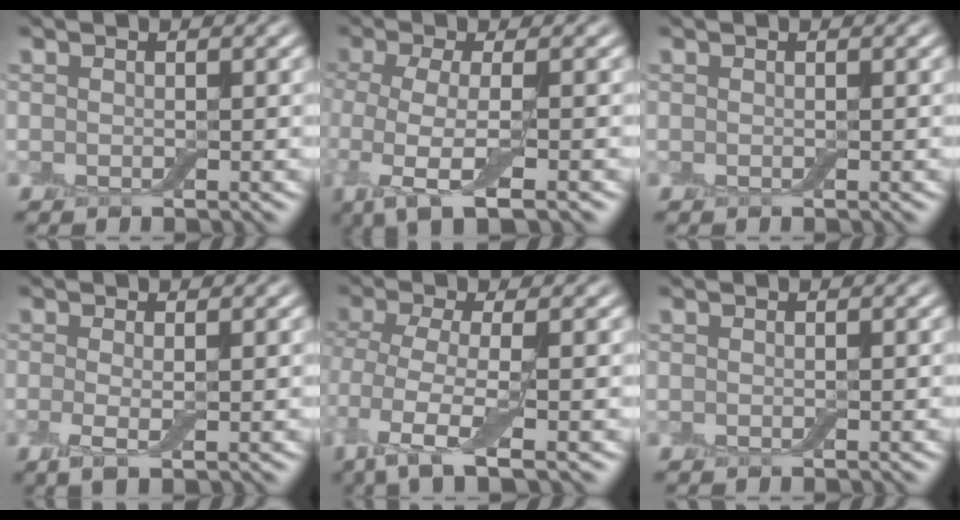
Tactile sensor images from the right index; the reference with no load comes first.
{"total": 5.6, "force": [-1.7, 1.5, 5.1], "torque": [-0.090, -0.010, -0.039]}
{"total": 0.0}
{"total": 2.0, "force": [-0.2, 0.4, 1.9], "torque": [-0.041, -0.007, -0.004]}
{"total": 5.1, "force": [-1.8, 1.3, 4.6], "torque": [-0.095, -0.011, -0.042]}
{"total": 0.0}